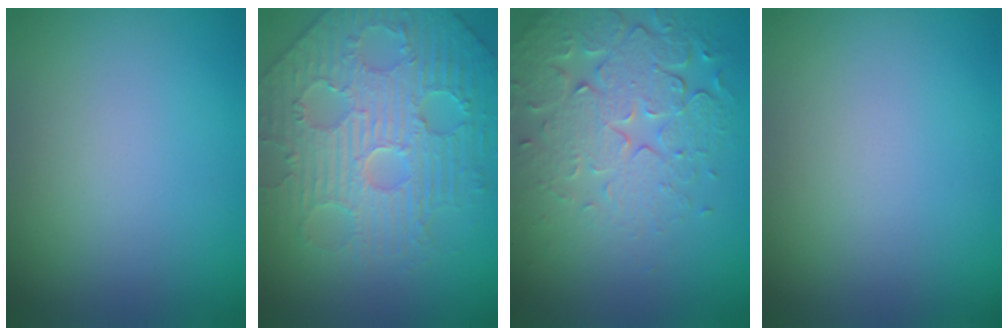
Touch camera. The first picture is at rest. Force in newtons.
{"total": 5.9, "press": 5.4, "slide": 2.2}
{"total": 6.9, "press": 5.2, "slide": 4.6}
{"total": 0.0}